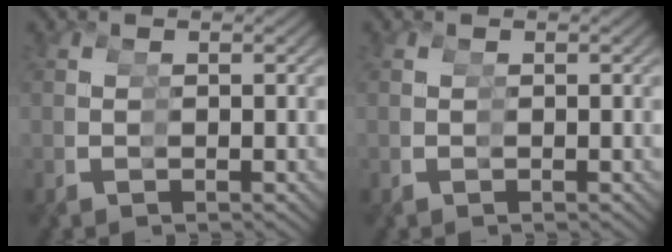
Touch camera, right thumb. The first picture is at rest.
{"total": 0.0}